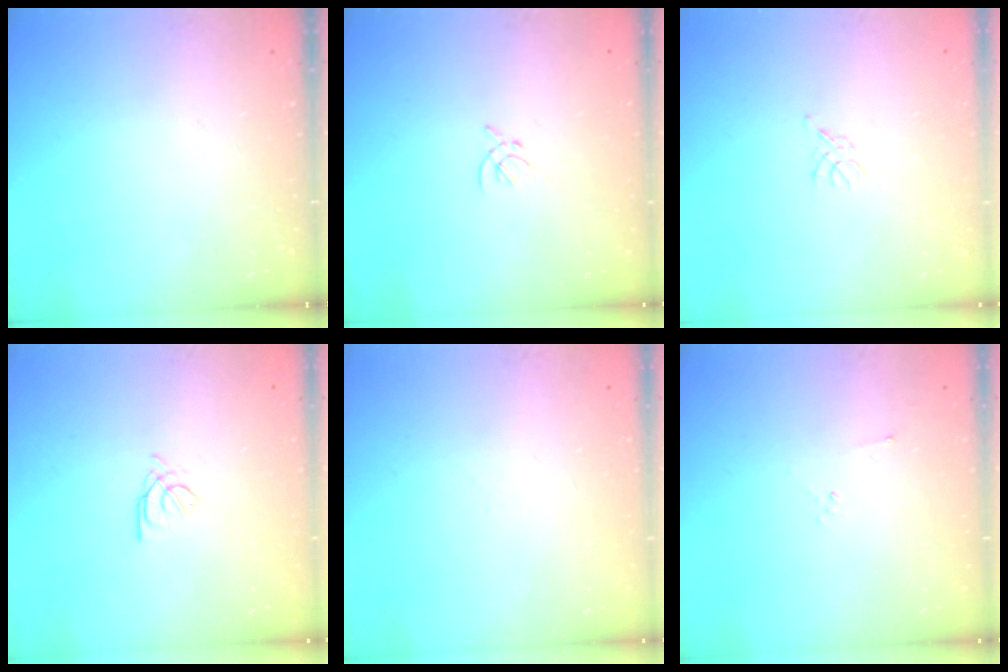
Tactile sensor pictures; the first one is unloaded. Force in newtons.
{"total": 1.4, "press": 1.3, "slide": 0.5}
{"total": 2.3, "press": 2.2, "slide": 0.5}
{"total": 2.2, "press": 2.2, "slide": 0.6}
{"total": 2.0, "press": 1.9, "slide": 0.5}
{"total": 2.2, "press": 2.1, "slide": 0.7}